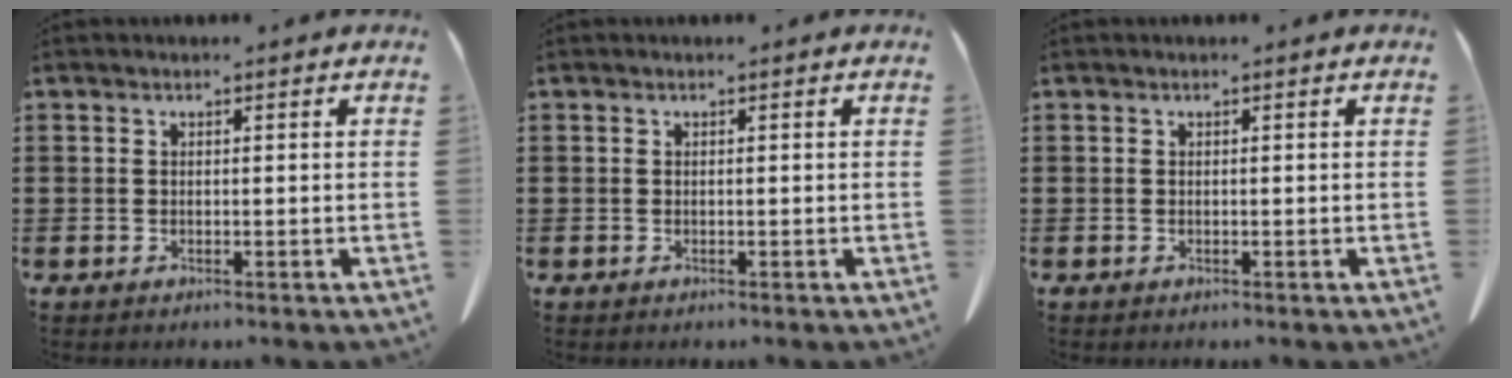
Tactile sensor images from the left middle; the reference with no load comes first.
{"total": 0.0}
{"total": 0.0}